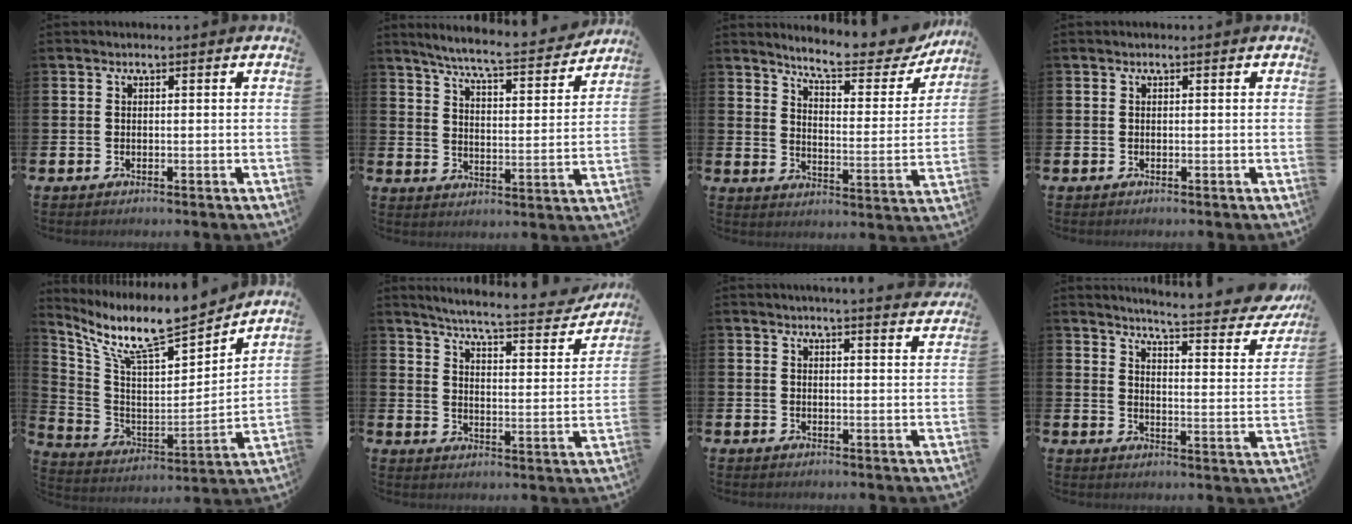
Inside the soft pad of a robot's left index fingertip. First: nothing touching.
{"total": 6.6, "force": [6.2, 0.0, 2.3], "torque": [-0.065, -0.048, 0.101]}
{"total": 7.9, "force": [7.3, 1.4, 2.7], "torque": [-0.065, -0.056, 0.121]}
{"total": 0.0}
{"total": 11.8, "force": [10.1, 2.0, 5.8], "torque": [-0.150, -0.072, 0.172]}
{"total": 5.9, "force": [5.6, 0.2, 2.1], "torque": [-0.063, -0.047, 0.087]}
{"total": 3.4, "force": [3.4, -0.5, 0.2], "torque": [-0.002, -0.023, 0.060]}
{"total": 4.9, "force": [4.5, 0.0, 1.8], "torque": [-0.046, -0.048, 0.067]}